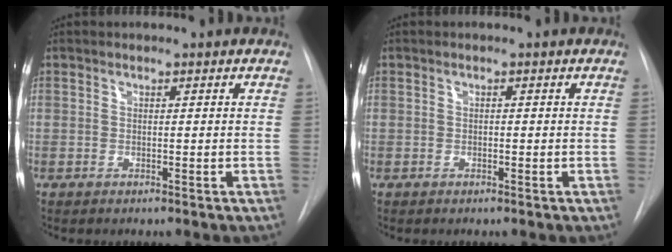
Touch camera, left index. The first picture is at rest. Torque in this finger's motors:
{"motor_torque": [-0.31, 0.37, -0.05, -0.01]}